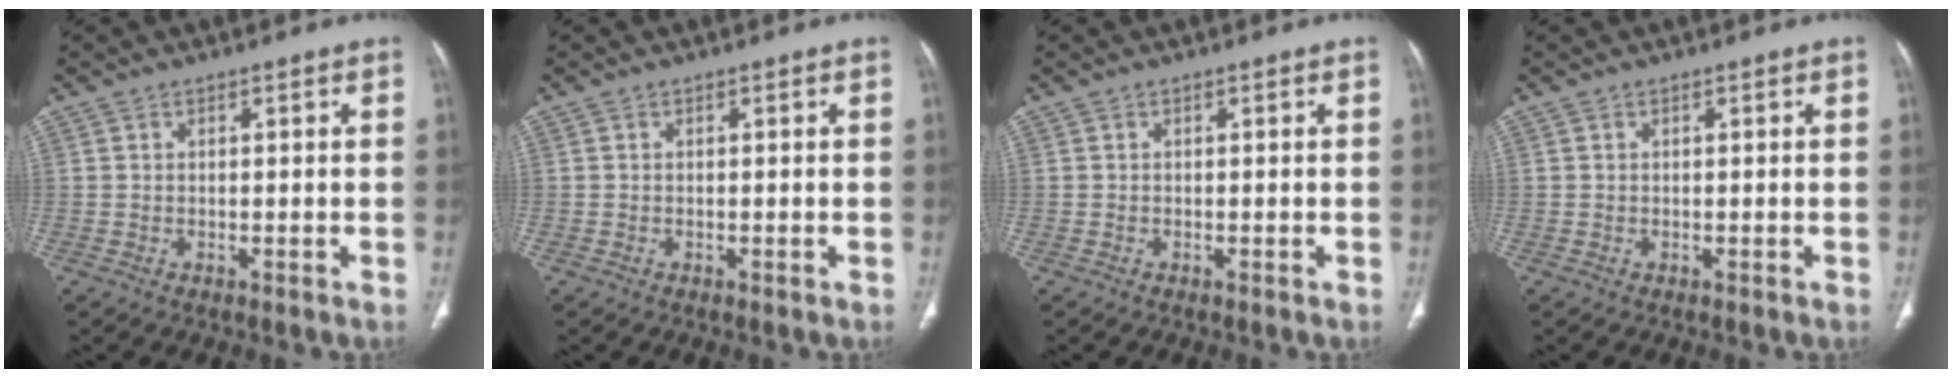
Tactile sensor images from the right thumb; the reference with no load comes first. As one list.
[{"total": 0.0}, {"total": 0.0}, {"total": 0.0}]